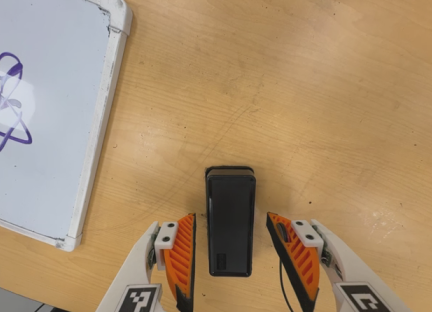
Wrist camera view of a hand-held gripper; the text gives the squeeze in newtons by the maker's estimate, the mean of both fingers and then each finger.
{"total": 0.0}